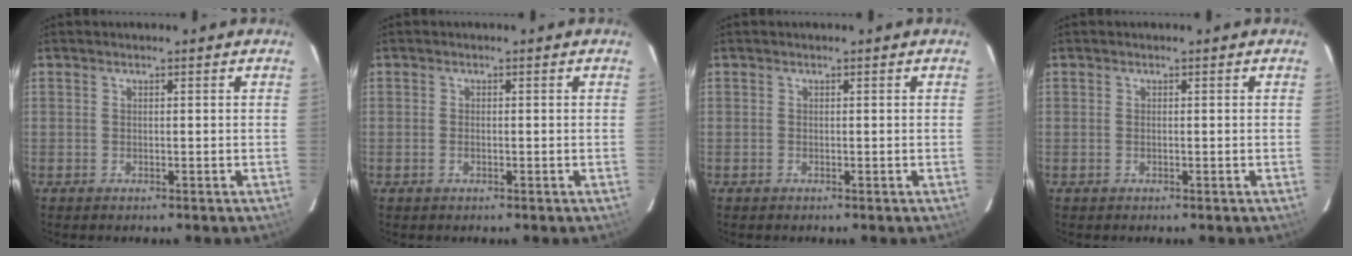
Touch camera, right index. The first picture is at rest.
{"total": 0.9, "force": [-0.4, 0.5, 0.6], "torque": [-0.011, 0.000, -0.007]}
{"total": 0.0}
{"total": 0.0}